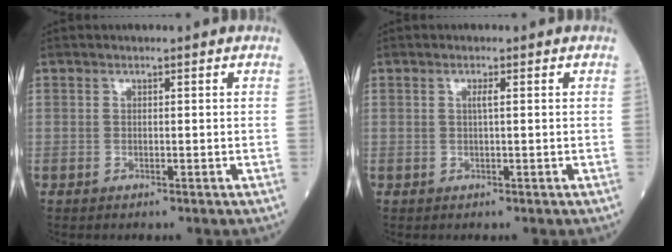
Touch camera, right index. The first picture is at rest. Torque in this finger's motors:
{"motor_torque": [0.44, 0.05, 0.12, 0.04]}